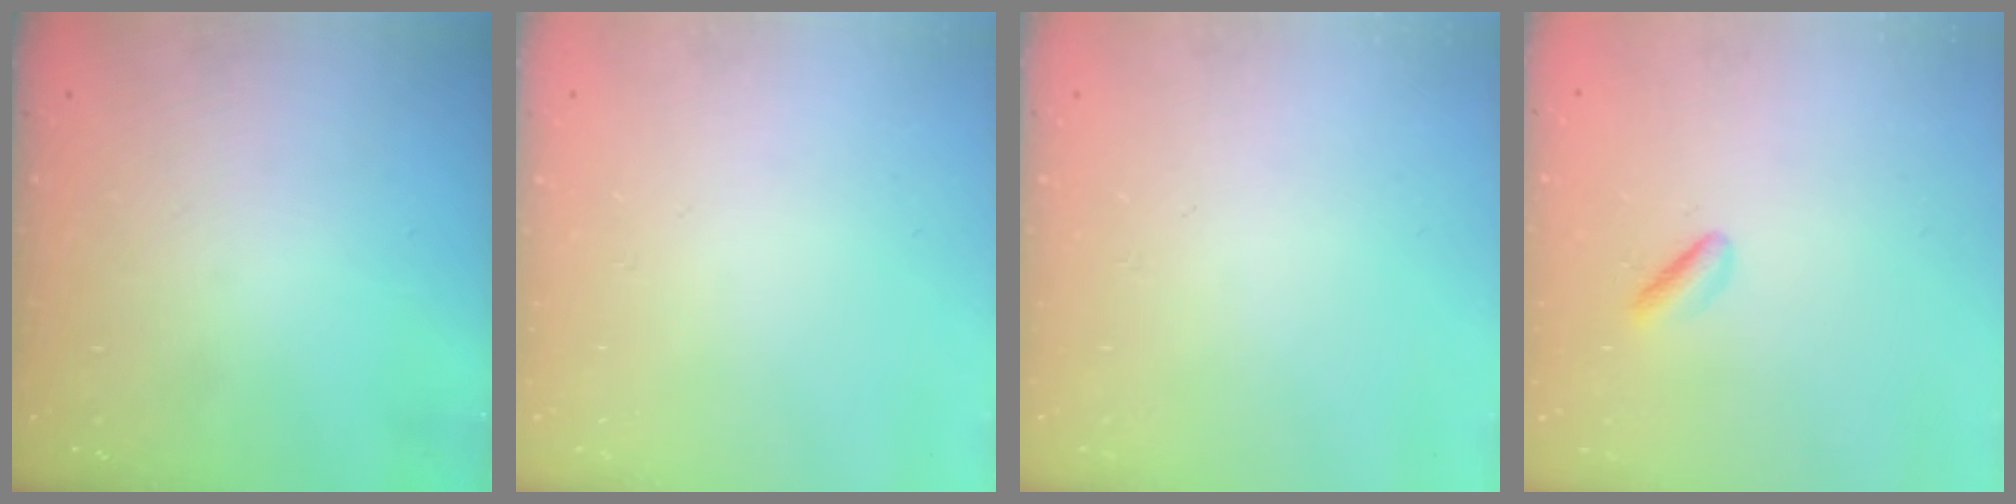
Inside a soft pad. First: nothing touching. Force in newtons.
{"total": 0.0}
{"total": 0.0}
{"total": 2.1, "press": 1.9, "slide": 0.9}